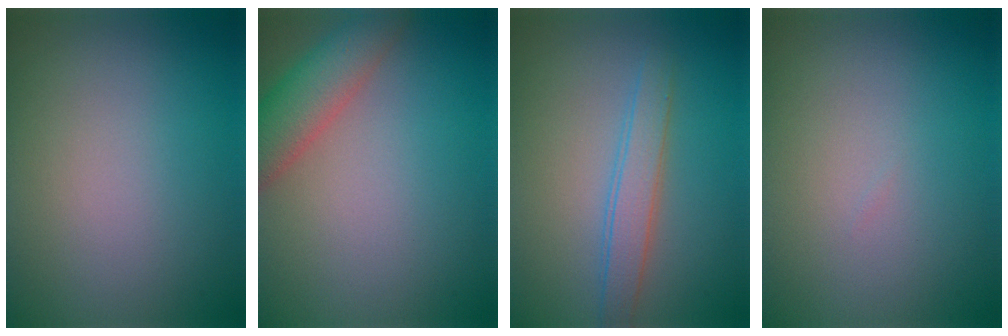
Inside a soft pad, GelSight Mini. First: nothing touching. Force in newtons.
{"total": 4.3, "press": 4.3, "slide": 0.1}
{"total": 2.4, "press": 2.4, "slide": 0.1}
{"total": 0.0}